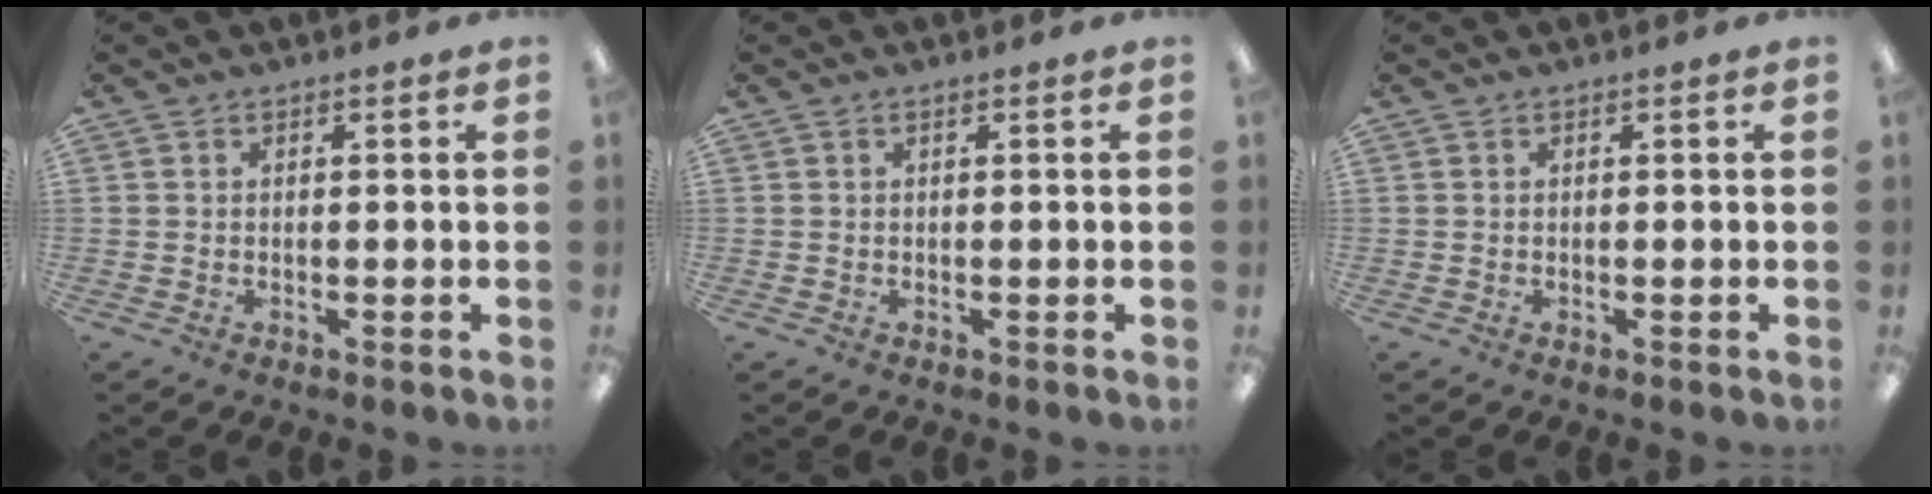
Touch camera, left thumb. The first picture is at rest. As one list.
[{"total": 0.0}, {"total": 0.0}]